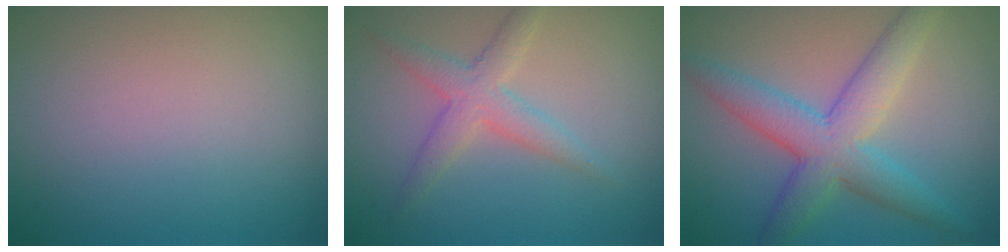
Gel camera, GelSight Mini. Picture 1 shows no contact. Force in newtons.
{"total": 3.0, "press": 3.0, "slide": 0.1}
{"total": 6.0, "press": 6.0, "slide": 0.1}